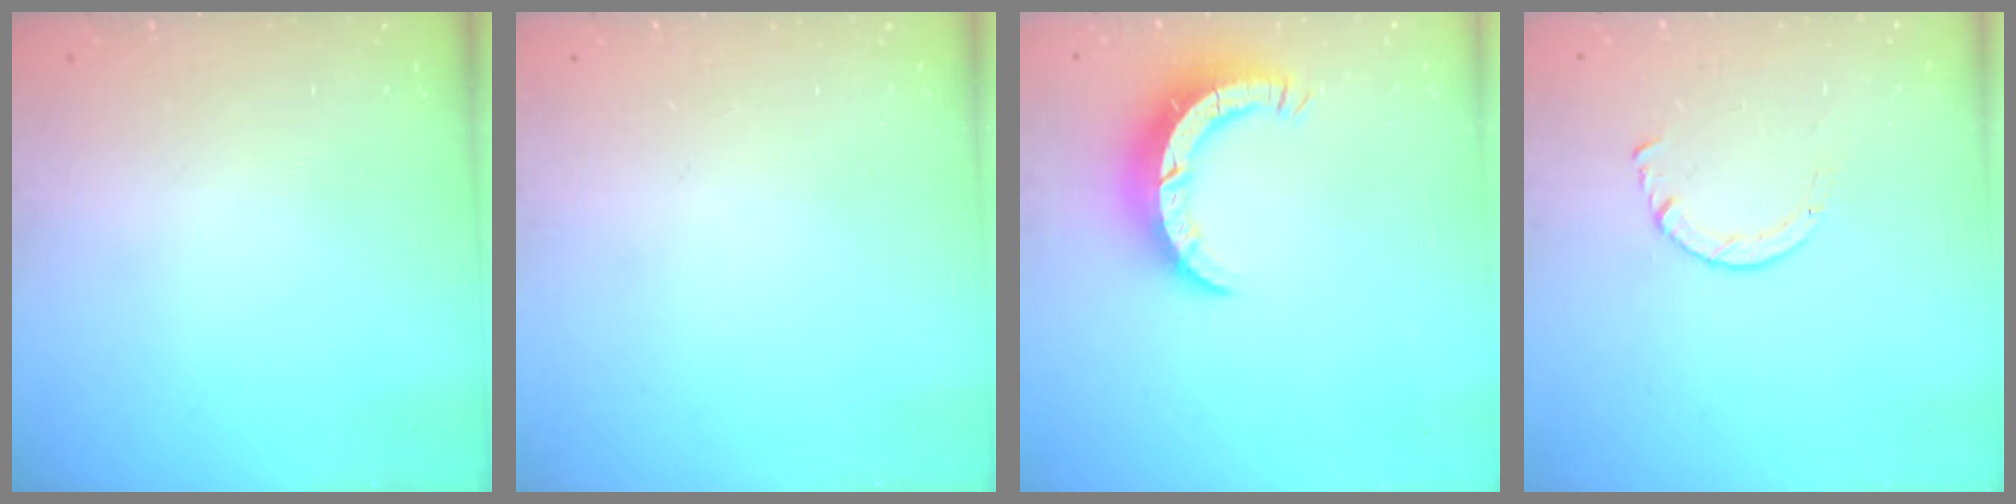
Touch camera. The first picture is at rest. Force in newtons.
{"total": 0.0}
{"total": 8.0, "press": 7.9, "slide": 0.7}
{"total": 2.9, "press": 2.8, "slide": 0.3}